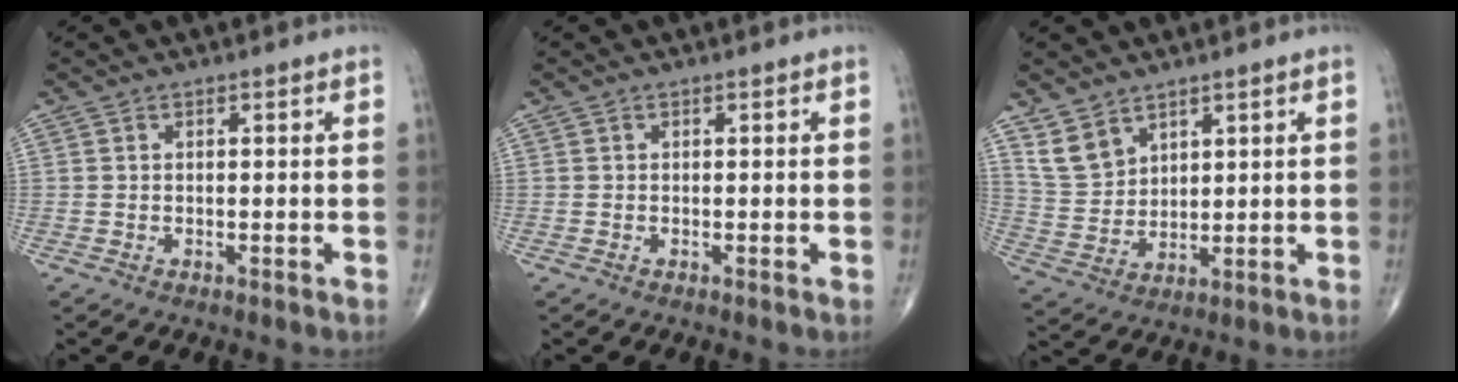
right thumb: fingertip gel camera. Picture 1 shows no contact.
{"total": 0.0}
{"total": 6.6, "force": [4.7, 4.0, 2.3], "torque": [-0.031, -0.025, 0.106]}